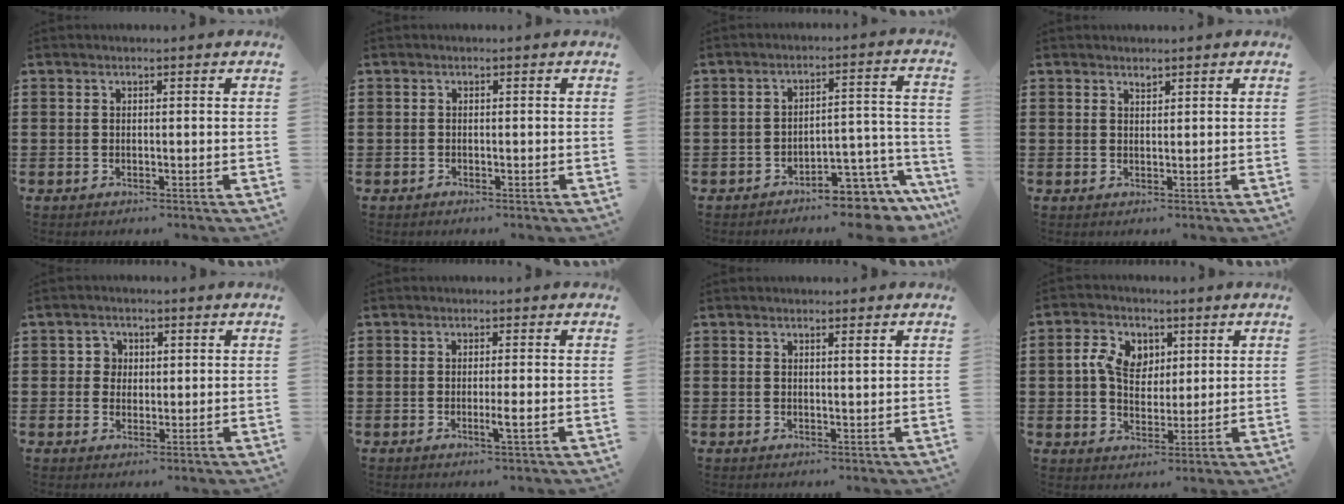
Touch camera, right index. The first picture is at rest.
{"total": 0.5, "force": [-0.5, 0.3, 0.0], "torque": [0.001, 0.003, -0.011]}
{"total": 6.6, "force": [-6.2, 0.9, 2.2], "torque": [-0.030, 0.015, -0.117]}
{"total": 0.9, "force": [0.8, 0.2, 0.1], "torque": [-0.004, 0.000, 0.016]}
{"total": 2.6, "force": [0.5, 2.4, 0.9], "torque": [-0.028, 0.010, 0.005]}
{"total": 2.2, "force": [-0.6, -0.1, 2.2], "torque": [-0.036, -0.006, -0.012]}
{"total": 1.1, "force": [0.7, -0.1, 0.9], "torque": [-0.018, -0.002, 0.012]}
{"total": 6.3, "force": [1.5, 4.7, 3.9], "torque": [-0.092, 0.010, 0.020]}